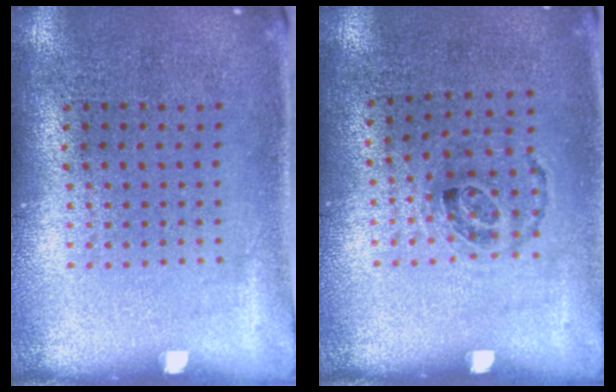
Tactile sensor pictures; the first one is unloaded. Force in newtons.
{"total": 1.0, "press": 0.6, "slide": 0.8}